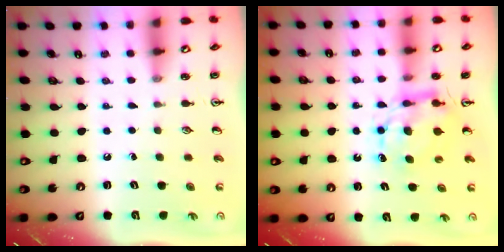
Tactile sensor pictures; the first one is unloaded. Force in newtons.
{"total": 7.4, "press": 7.3, "slide": 0.6}